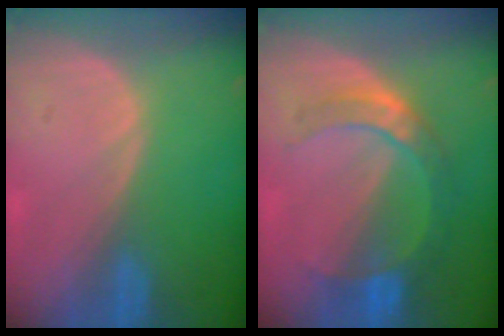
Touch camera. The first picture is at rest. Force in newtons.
{"total": 7.1, "press": 6.5, "slide": 2.9}